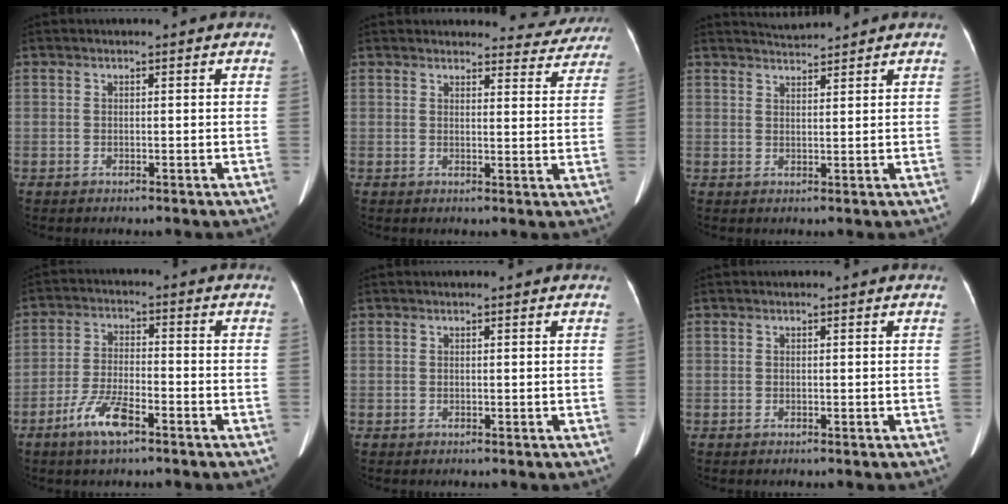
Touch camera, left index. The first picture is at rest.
{"total": 7.4, "force": [7.2, 2.0, 0.0], "torque": [0.026, -0.016, 0.059]}
{"total": 2.7, "force": [2.6, -0.5, -0.2], "torque": [0.001, 0.009, 0.052]}
{"total": 6.8, "force": [-4.2, 1.6, 5.1], "torque": [-0.108, -0.003, -0.079]}
{"total": 0.0}
{"total": 0.0}